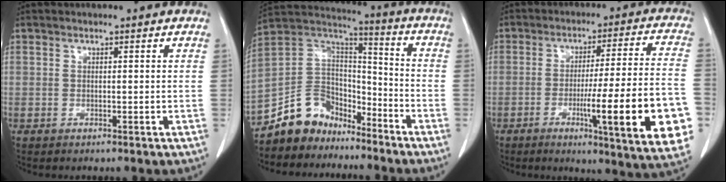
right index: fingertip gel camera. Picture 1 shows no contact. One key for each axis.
{"total": 11.4, "fx": -9.0, "fy": 6.8, "fz": 2.0, "tx": -0.041, "ty": 0.068, "tz": -0.163}
{"total": 20.2, "fx": -6.0, "fy": 0.1, "fz": 19.3, "tx": -0.222, "ty": -0.015, "tz": -0.082}